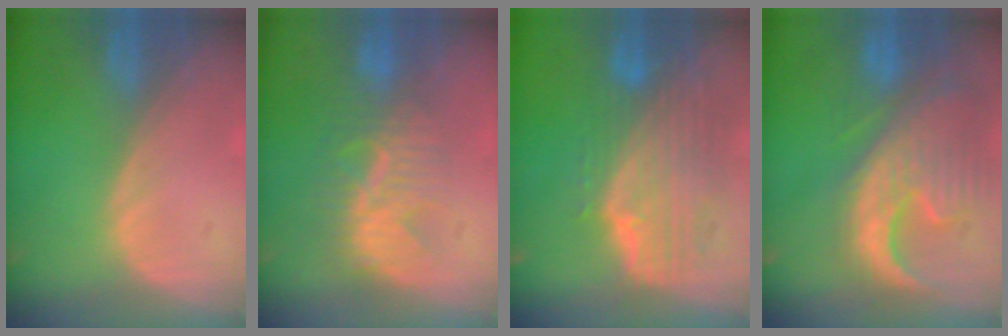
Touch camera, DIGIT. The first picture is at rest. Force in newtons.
{"total": 8.1, "press": 7.9, "slide": 1.8}
{"total": 9.9, "press": 8.8, "slide": 4.5}
{"total": 13.5, "press": 11.5, "slide": 7.0}